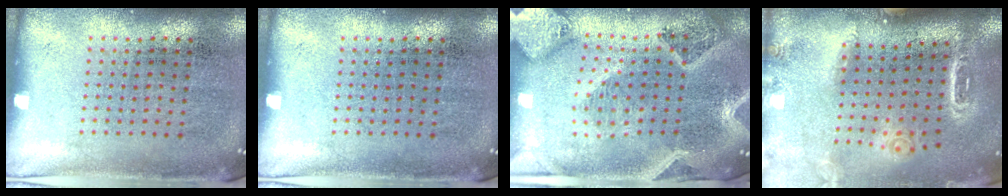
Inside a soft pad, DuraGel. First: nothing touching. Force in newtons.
{"total": 0.0}
{"total": 3.5, "press": 2.9, "slide": 2.0}
{"total": 1.8, "press": 1.7, "slide": 0.6}